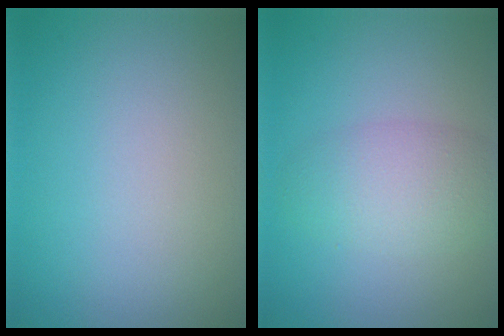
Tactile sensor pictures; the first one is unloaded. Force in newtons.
{"total": 4.0, "press": 4.0, "slide": 0.1}